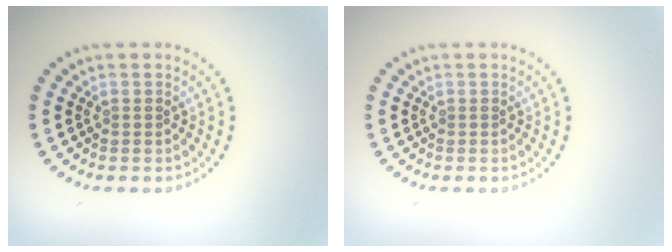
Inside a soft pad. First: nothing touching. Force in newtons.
{"total": 0.0}